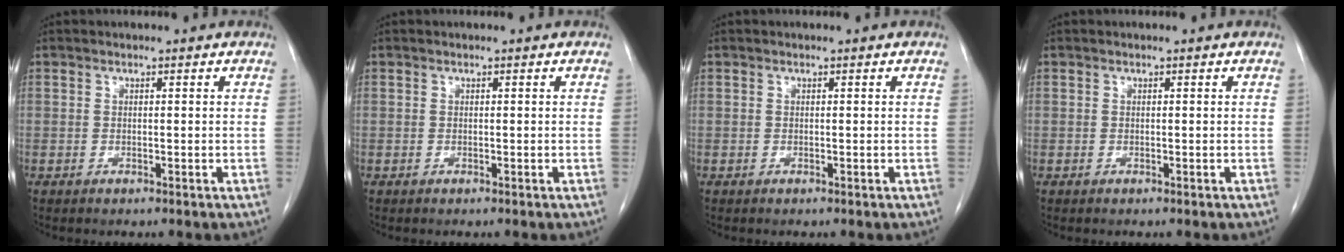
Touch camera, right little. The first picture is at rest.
{"total": 0.0}
{"total": 0.0}
{"total": 0.0}